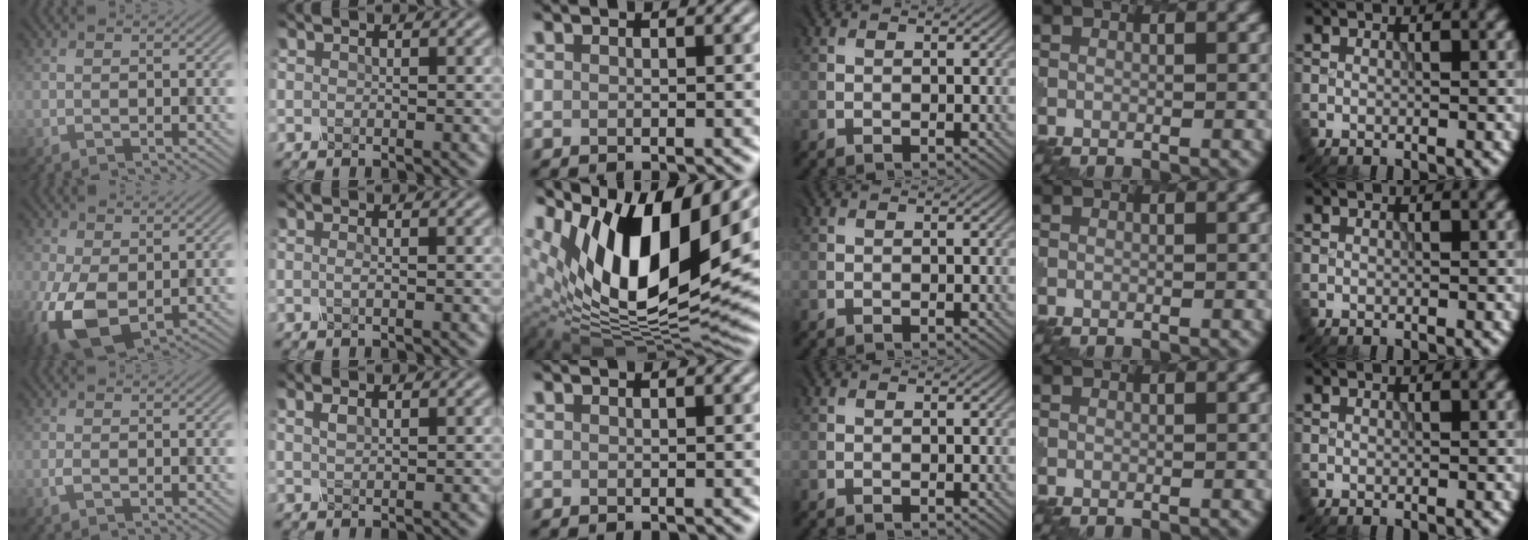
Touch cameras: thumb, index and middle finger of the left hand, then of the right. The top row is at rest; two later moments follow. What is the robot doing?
{"motion": "dispense", "object": "pipette"}